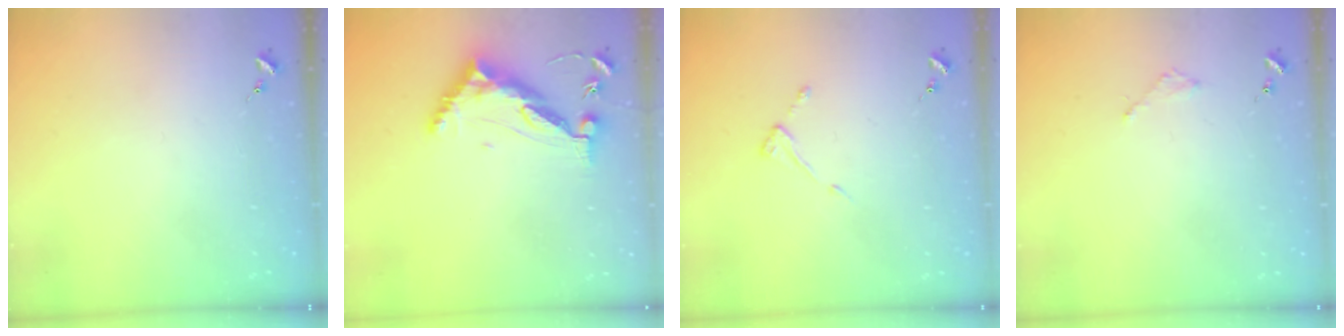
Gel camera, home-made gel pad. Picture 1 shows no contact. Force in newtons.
{"total": 10.2, "press": 10.2, "slide": 0.8}
{"total": 3.8, "press": 3.8, "slide": 0.3}
{"total": 2.0, "press": 2.0, "slide": 0.3}